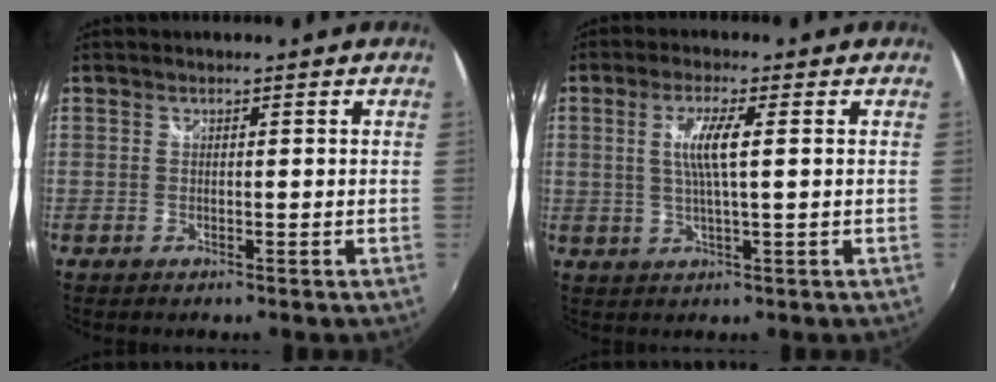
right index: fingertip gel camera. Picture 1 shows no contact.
{"total": 5.5, "force": [0.9, 0.4, 5.5], "torque": [-0.105, -0.003, 0.017]}